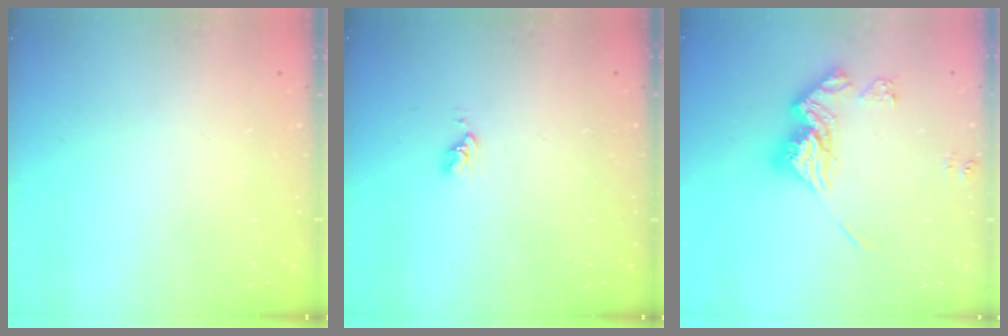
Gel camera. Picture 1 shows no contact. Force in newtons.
{"total": 2.8, "press": 2.8, "slide": 0.3}
{"total": 15.2, "press": 15.2, "slide": 1.5}